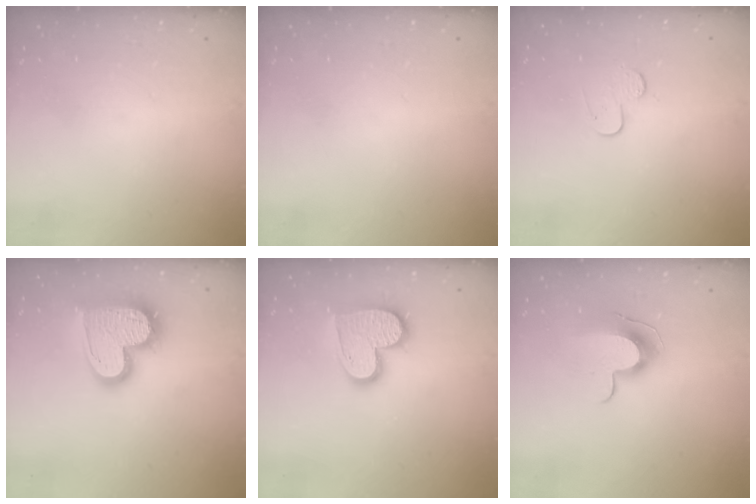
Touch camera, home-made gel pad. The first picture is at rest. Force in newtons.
{"total": 0.0}
{"total": 6.5, "press": 6.4, "slide": 0.4}
{"total": 18.7, "press": 18.7, "slide": 1.6}
{"total": 13.0, "press": 13.0, "slide": 1.1}
{"total": 9.7, "press": 9.7, "slide": 0.2}